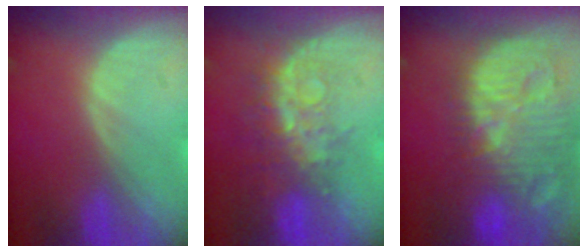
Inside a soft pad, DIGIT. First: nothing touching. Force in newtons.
{"total": 8.5, "press": 7.0, "slide": 4.7}
{"total": 14.7, "press": 12.7, "slide": 7.3}